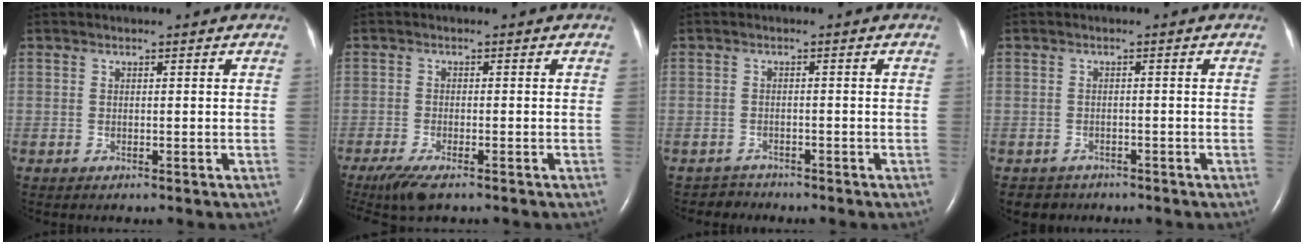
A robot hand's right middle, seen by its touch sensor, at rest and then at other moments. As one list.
[{"total": 5.8, "force": [-4.2, 1.2, 3.8], "torque": [-0.076, -0.017, -0.072]}, {"total": 1.8, "force": [-1.4, 0.5, -1.0], "torque": [0.013, -0.003, -0.025]}, {"total": 2.4, "force": [-1.8, 1.5, -0.3], "torque": [-0.008, 0.004, -0.027]}]